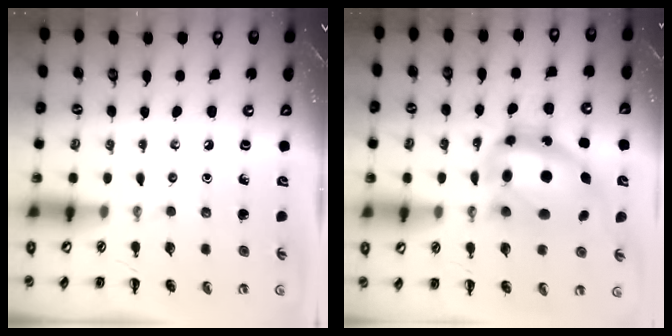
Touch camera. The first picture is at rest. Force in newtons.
{"total": 12.9, "press": 12.6, "slide": 3.0}